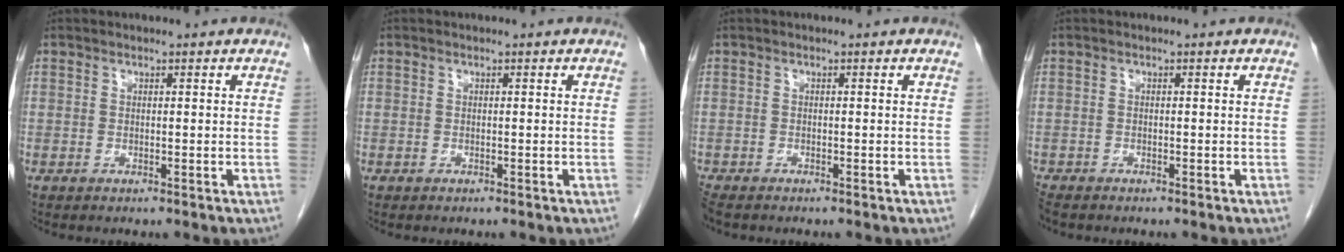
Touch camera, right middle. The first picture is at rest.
{"total": 0.0}
{"total": 2.3, "force": [-2.0, 0.8, 0.9], "torque": [-0.024, -0.007, -0.035]}
{"total": 2.1, "force": [-1.8, 0.8, 0.7], "torque": [-0.019, -0.006, -0.033]}